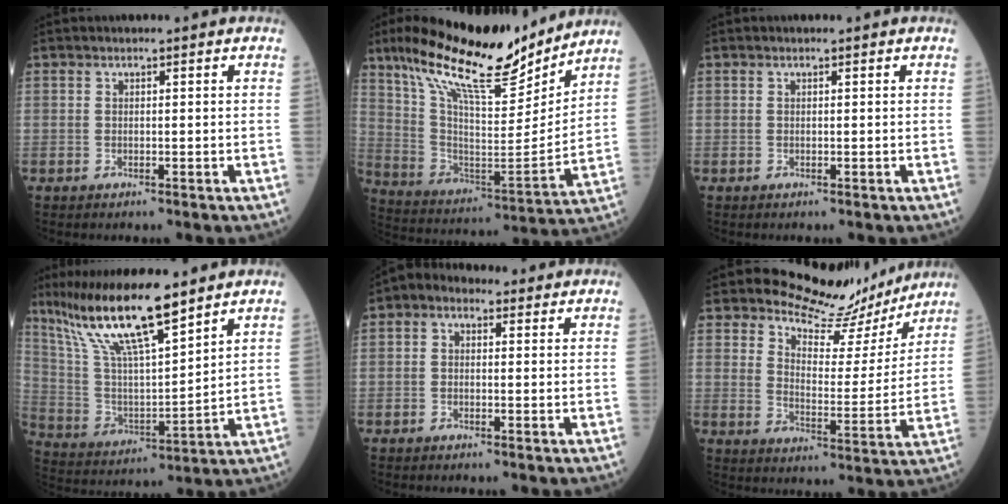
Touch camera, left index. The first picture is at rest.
{"total": 21.7, "force": [16.6, 4.8, 13.1], "torque": [-0.235, -0.001, 0.287]}
{"total": 0.0}
{"total": 15.9, "force": [12.0, 2.0, 10.2], "torque": [-0.197, 0.004, 0.228]}
{"total": 4.9, "force": [2.6, 3.3, 2.6], "torque": [-0.044, 0.036, 0.038]}
{"total": 12.7, "force": [11.9, 4.2, 2.0], "torque": [-0.026, -0.030, 0.153]}